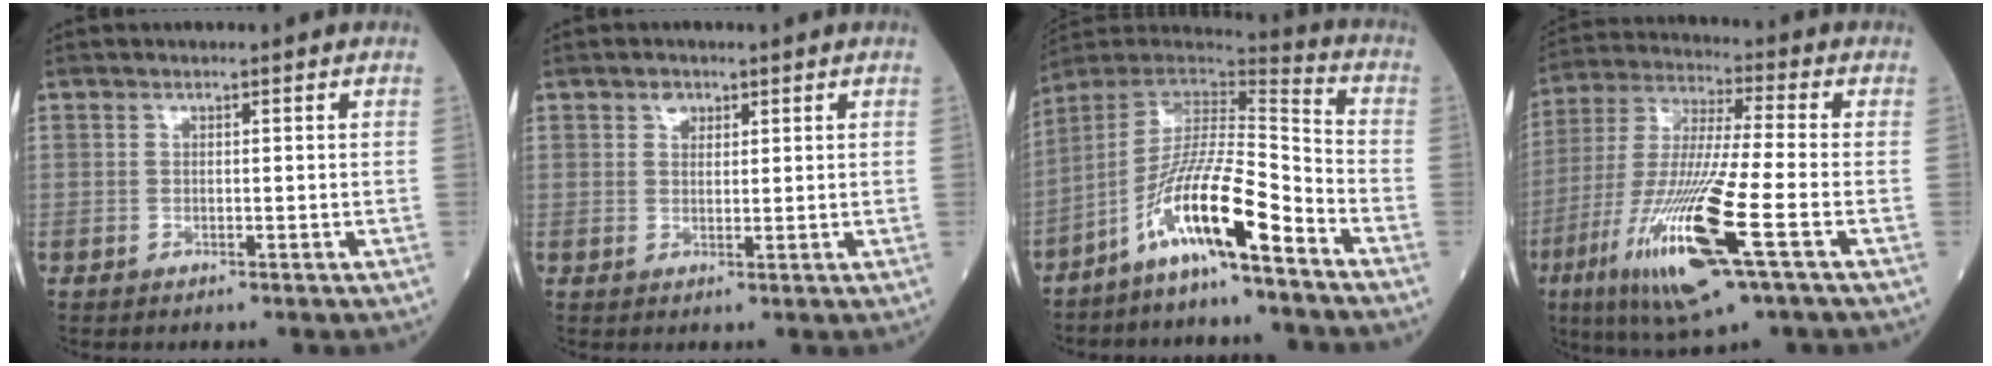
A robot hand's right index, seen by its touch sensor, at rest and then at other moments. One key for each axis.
{"total": 1.8, "fx": 1.1, "fy": 1.3, "fz": 0.7, "tx": -0.009, "ty": 0.001, "tz": 0.016}
{"total": 13.5, "fx": -8.0, "fy": 0.9, "fz": 10.8, "tx": -0.201, "ty": 0.005, "tz": -0.149}
{"total": 19.1, "fx": -7.4, "fy": 1.3, "fz": 17.5, "tx": -0.384, "ty": -0.038, "tz": -0.139}